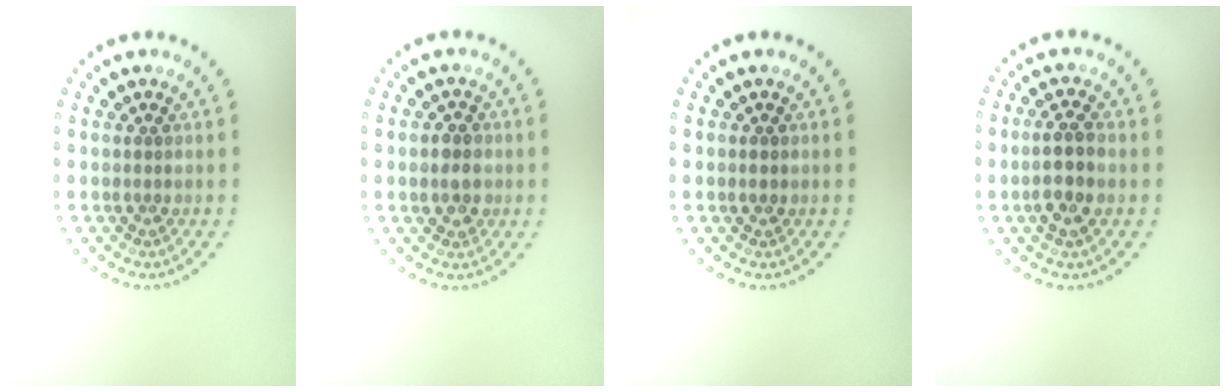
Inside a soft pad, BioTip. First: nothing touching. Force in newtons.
{"total": 2.3, "press": 2.2, "slide": 0.6}
{"total": 0.9, "press": 0.9, "slide": 0.1}
{"total": 3.0, "press": 2.8, "slide": 0.9}